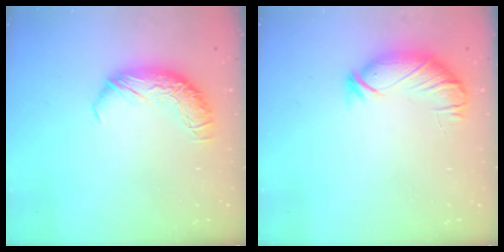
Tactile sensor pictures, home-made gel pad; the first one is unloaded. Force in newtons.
{"total": 3.8, "press": 3.5, "slide": 1.5}